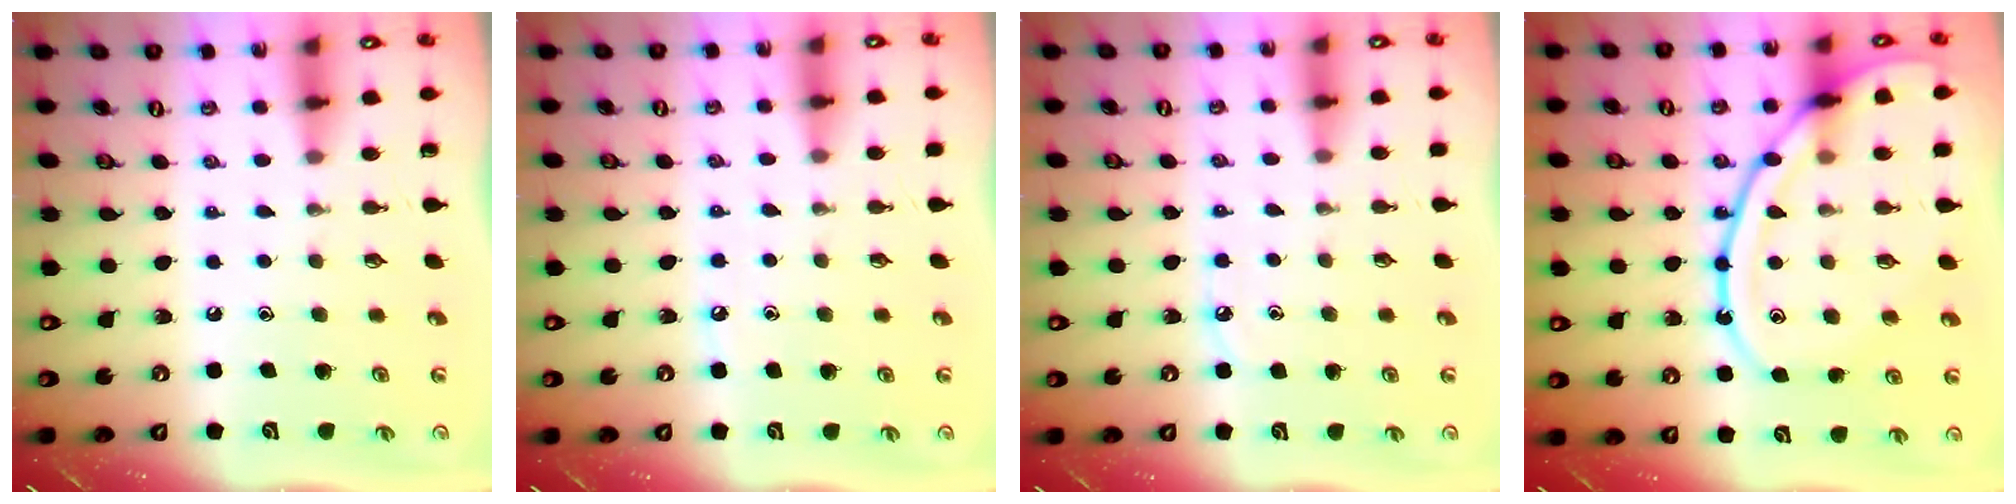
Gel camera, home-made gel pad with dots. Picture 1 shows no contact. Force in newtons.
{"total": 3.1, "press": 3.0, "slide": 0.4}
{"total": 4.3, "press": 4.3, "slide": 0.7}
{"total": 17.9, "press": 17.8, "slide": 1.6}